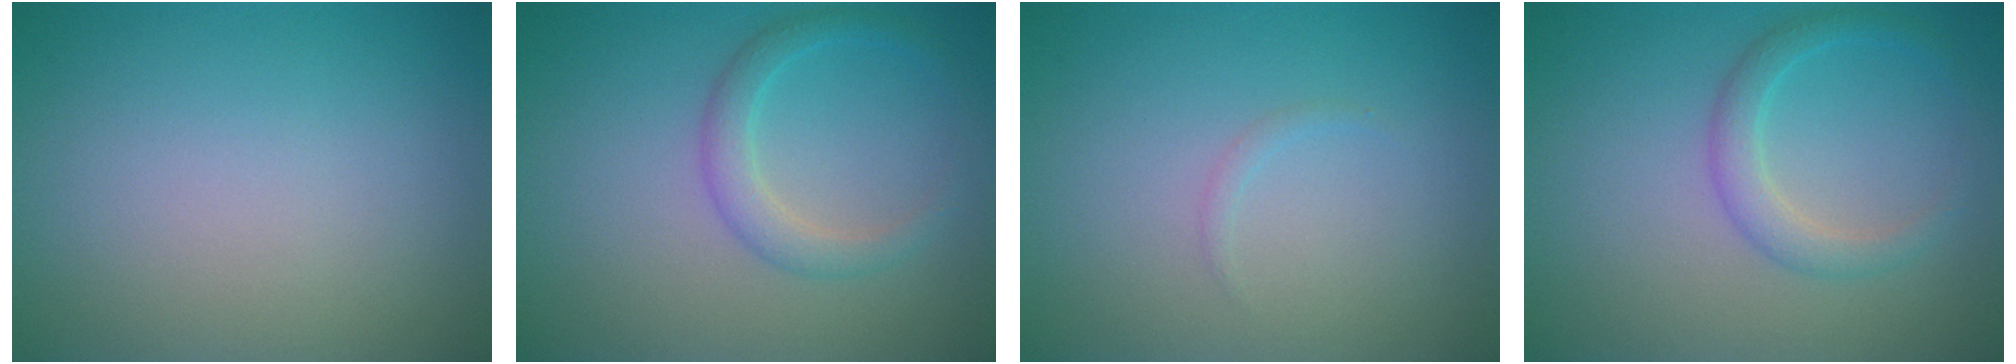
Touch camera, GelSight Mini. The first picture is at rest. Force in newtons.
{"total": 2.3, "press": 2.3, "slide": 0.2}
{"total": 0.5, "press": 0.5, "slide": 0.1}
{"total": 2.3, "press": 2.3, "slide": 0.2}